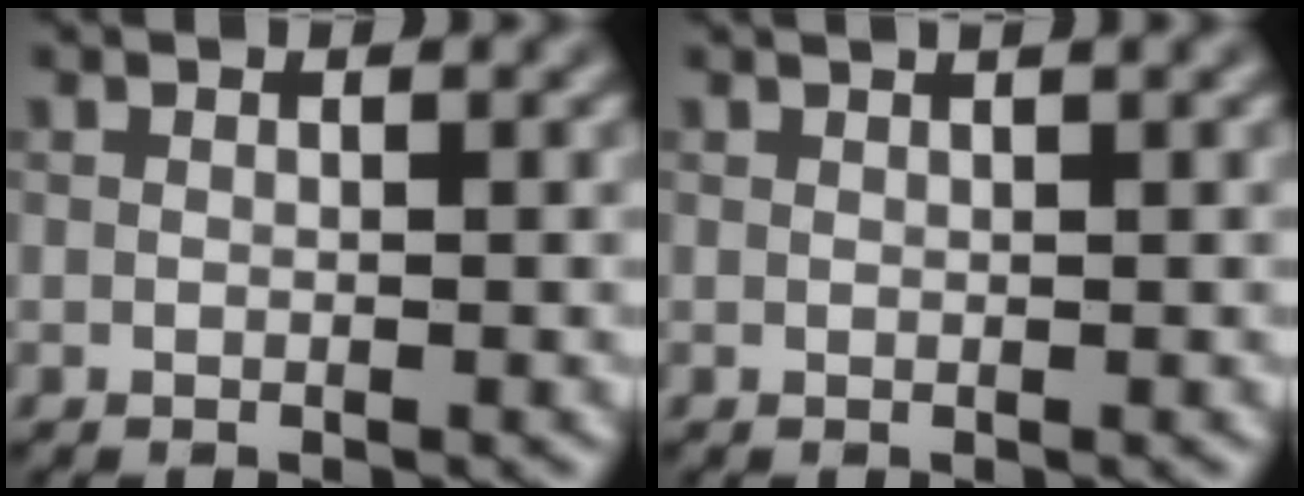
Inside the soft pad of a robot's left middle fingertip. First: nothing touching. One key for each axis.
{"total": 1.0, "fx": 0.8, "fy": 0.2, "fz": 0.6, "tx": -0.006, "ty": -0.004, "tz": 0.006}